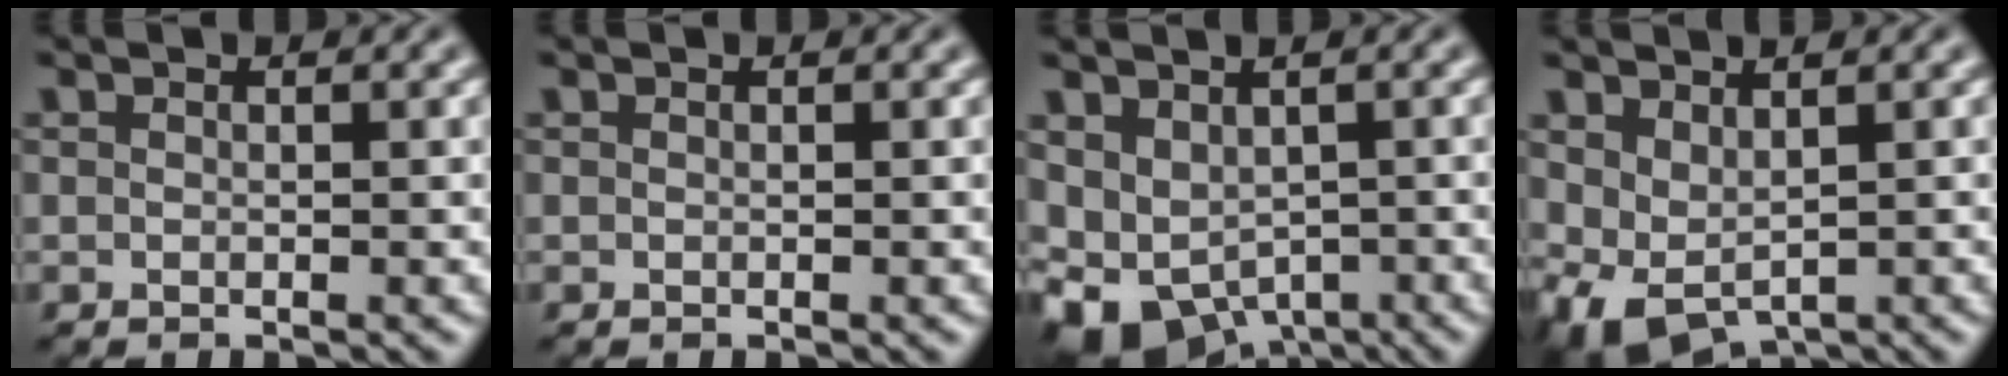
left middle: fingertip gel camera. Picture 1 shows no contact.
{"total": 0.0}
{"total": 6.7, "force": [-2.5, 4.8, 3.9], "torque": [-0.059, -0.021, -0.032]}
{"total": 3.5, "force": [0.3, 2.0, 2.9], "torque": [-0.061, -0.008, 0.012]}